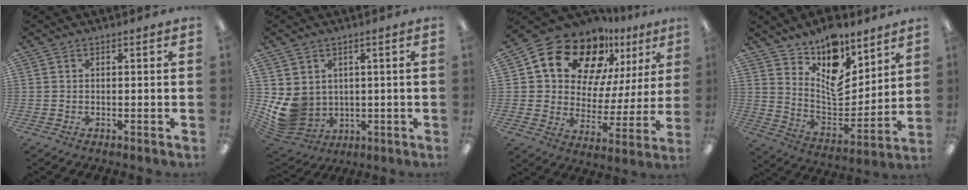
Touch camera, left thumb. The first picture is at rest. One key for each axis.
{"total": 9.4, "fx": 0.4, "fy": 8.6, "fz": 3.8, "tx": -0.098, "ty": -0.013, "tz": 0.020}
{"total": 17.8, "fx": 12.7, "fy": 10.4, "fz": 7.1, "tx": -0.138, "ty": -0.083, "tz": 0.229}
{"total": 13.6, "fx": 9.4, "fy": 7.2, "fz": 6.7, "tx": -0.092, "ty": -0.082, "tz": 0.169}